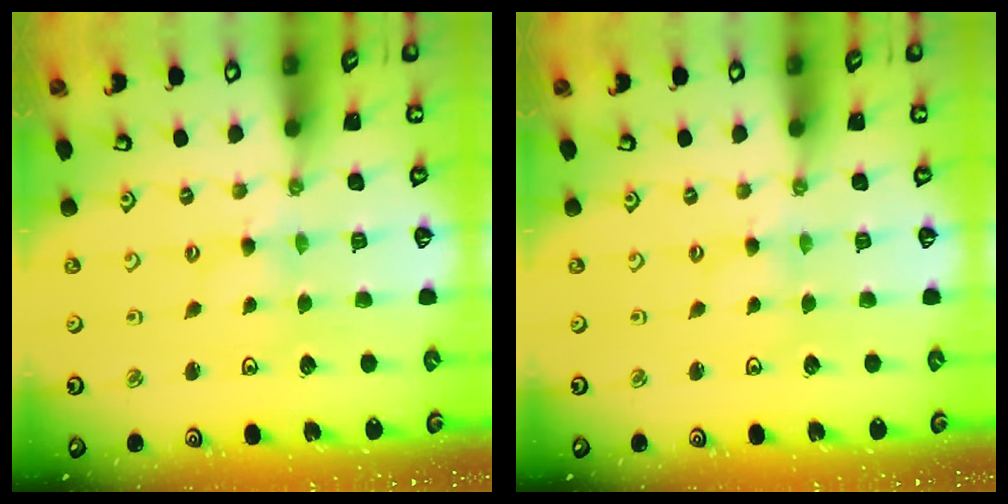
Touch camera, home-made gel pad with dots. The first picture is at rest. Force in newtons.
{"total": 0.0}